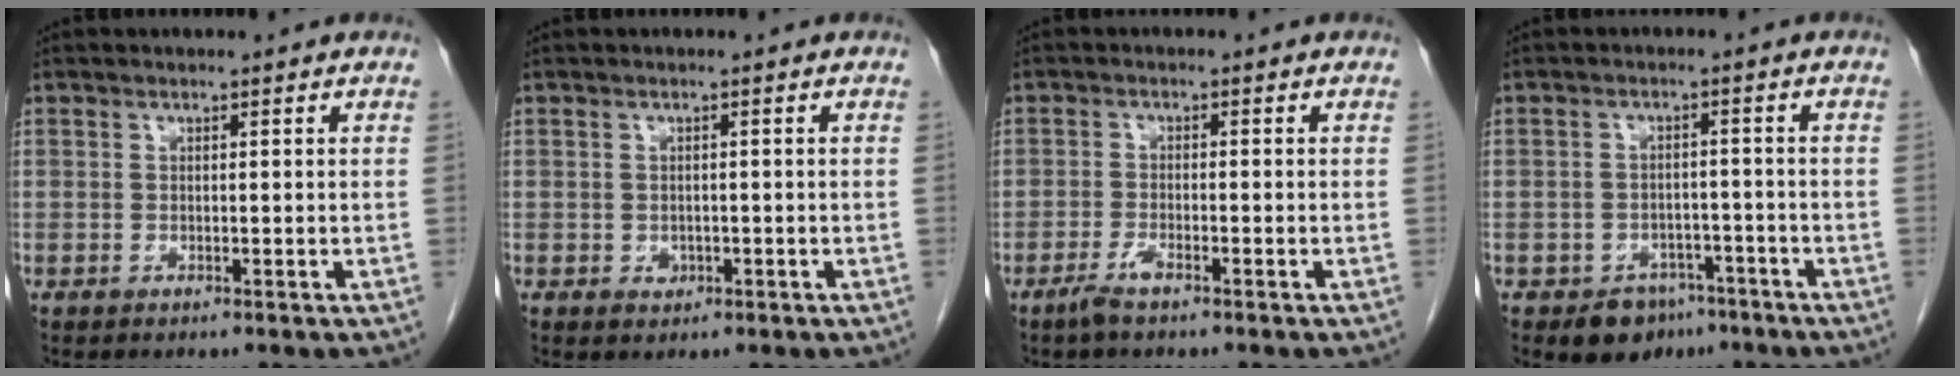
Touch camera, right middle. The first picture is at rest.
{"total": 1.3, "force": [-0.4, 1.1, 0.6], "torque": [-0.010, 0.003, -0.001]}
{"total": 2.5, "force": [-1.9, 0.2, 1.7], "torque": [-0.040, -0.003, -0.039]}
{"total": 5.5, "force": [-3.8, 3.7, 1.5], "torque": [-0.017, 0.008, -0.050]}